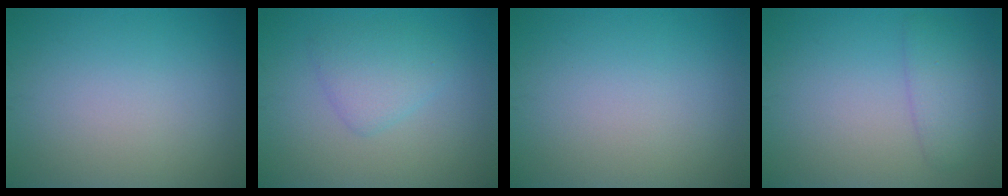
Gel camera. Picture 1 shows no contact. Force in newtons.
{"total": 2.6, "press": 2.6, "slide": 0.3}
{"total": 0.0}
{"total": 2.7, "press": 2.7, "slide": 0.2}